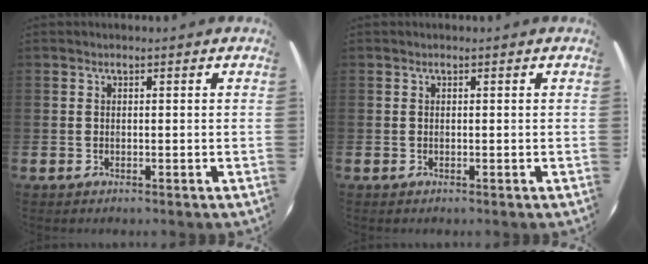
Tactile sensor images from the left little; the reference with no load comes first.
{"total": 0.0}